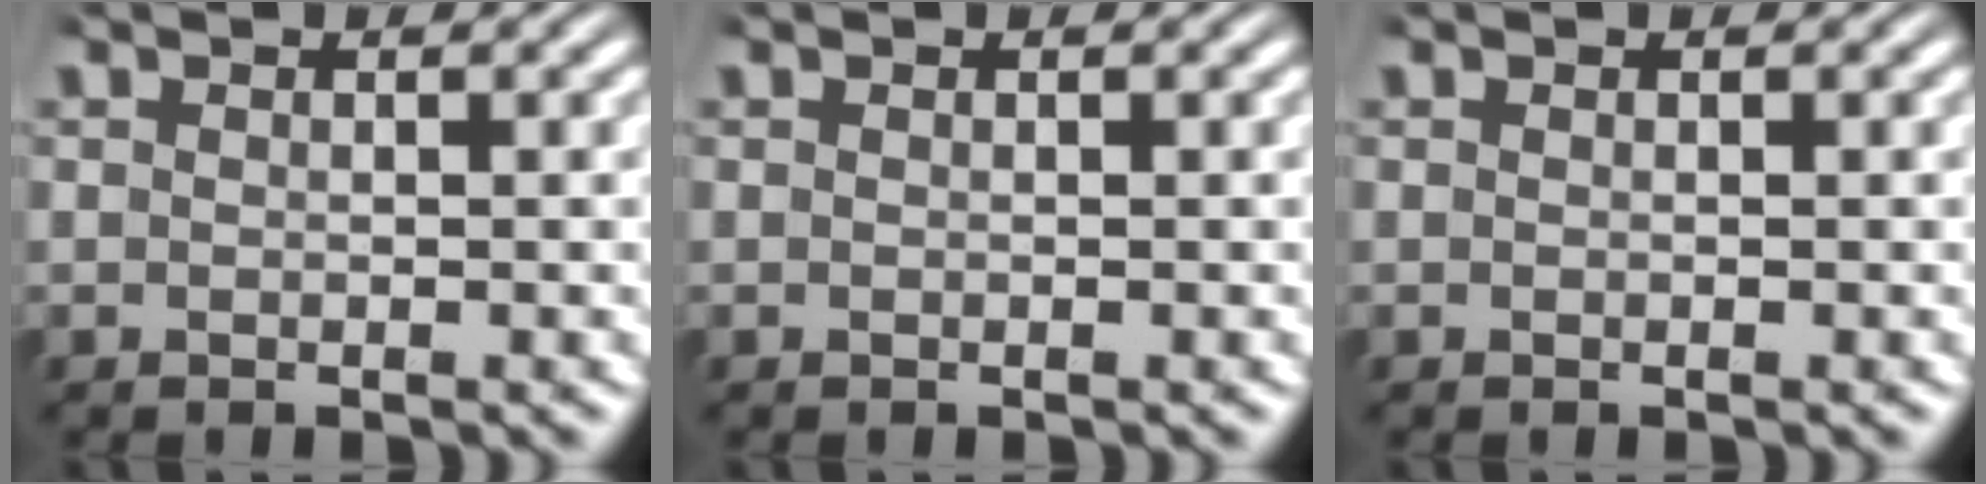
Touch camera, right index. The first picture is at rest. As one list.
[{"total": 0.0}, {"total": 0.0}]